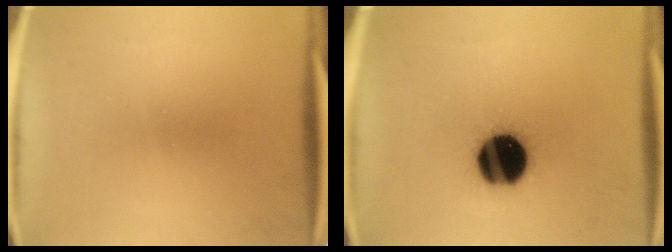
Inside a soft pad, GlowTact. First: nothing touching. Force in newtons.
{"total": 19.3}